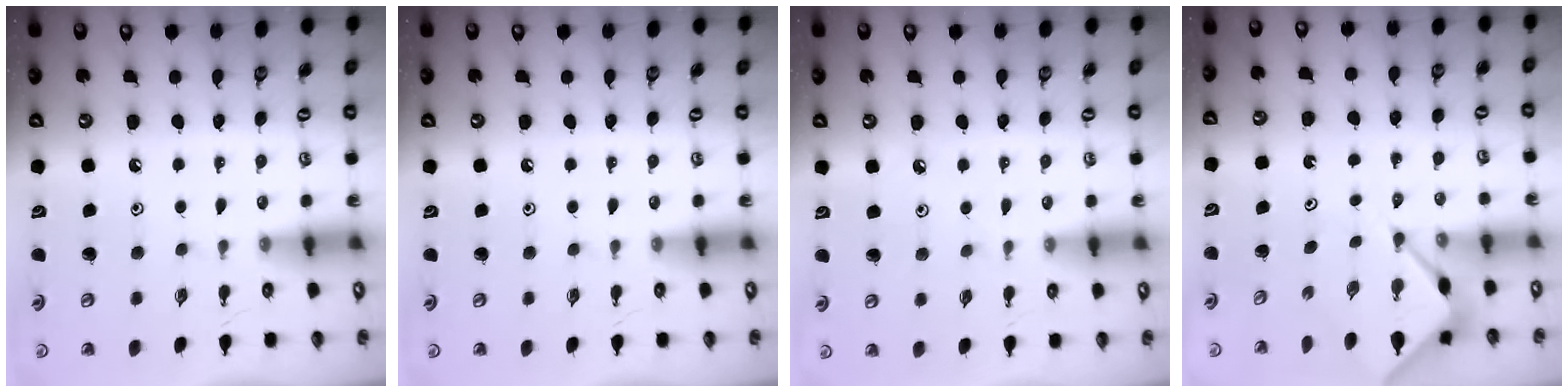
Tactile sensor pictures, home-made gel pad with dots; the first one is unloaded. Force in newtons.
{"total": 0.0}
{"total": 3.0, "press": 2.9, "slide": 0.4}
{"total": 4.9, "press": 4.9, "slide": 0.4}